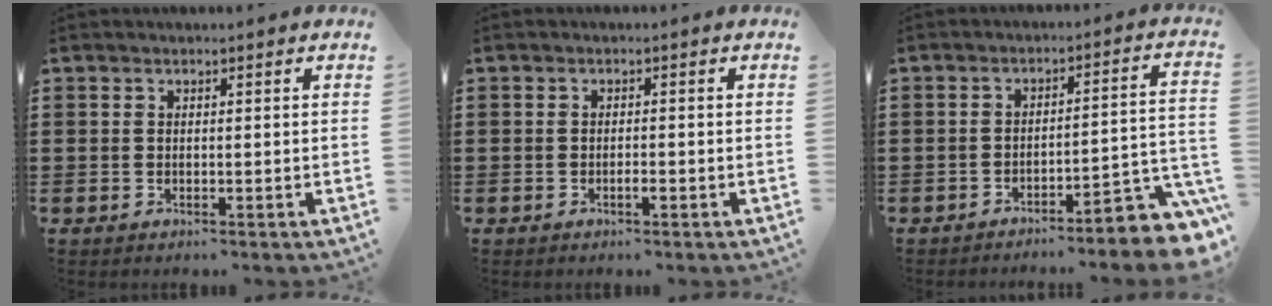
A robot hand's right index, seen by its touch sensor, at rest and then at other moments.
{"total": 1.2, "force": [-0.7, 0.3, 0.9], "torque": [-0.019, -0.003, -0.012]}
{"total": 5.4, "force": [-4.4, 0.6, 3.1], "torque": [-0.041, -0.013, -0.087]}